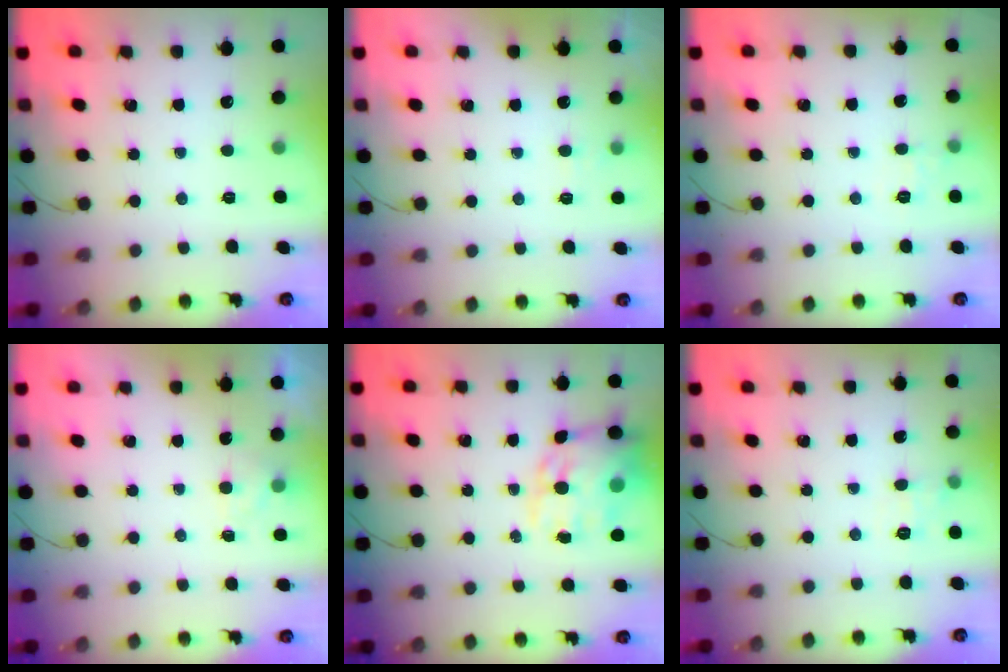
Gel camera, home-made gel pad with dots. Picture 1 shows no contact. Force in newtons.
{"total": 5.7, "press": 5.6, "slide": 1.1}
{"total": 5.2, "press": 5.0, "slide": 1.2}
{"total": 1.3, "press": 0.7, "slide": 1.0}
{"total": 16.3, "press": 15.7, "slide": 4.5}
{"total": 6.5, "press": 6.3, "slide": 1.6}